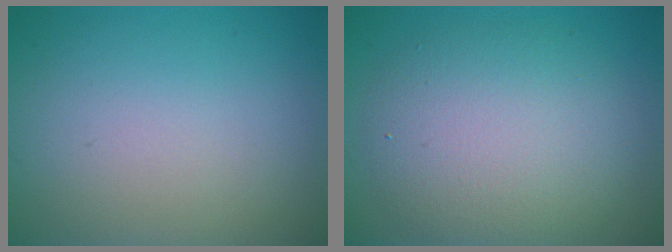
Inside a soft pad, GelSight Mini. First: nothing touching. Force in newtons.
{"total": 6.3, "press": 6.3, "slide": 0.6}